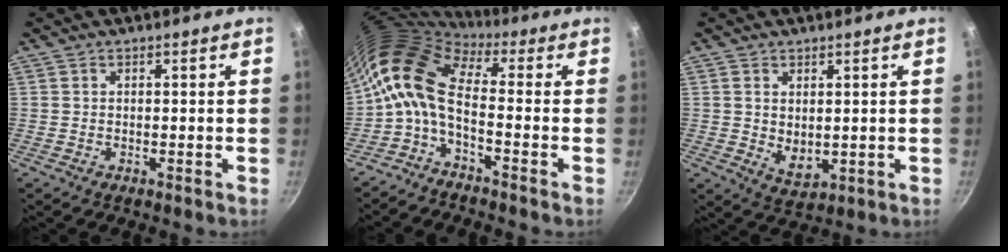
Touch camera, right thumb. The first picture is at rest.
{"total": 10.4, "force": [-0.4, 4.9, 9.1], "torque": [-0.178, 0.026, -0.025]}
{"total": 4.9, "force": [0.8, 3.2, 3.6], "torque": [-0.055, -0.019, 0.023]}